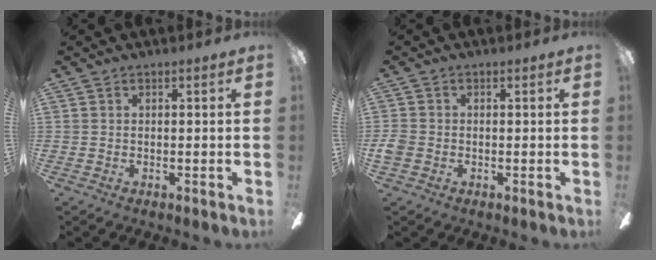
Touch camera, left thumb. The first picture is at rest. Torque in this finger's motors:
{"motor_torque": [-0.12, 0.19, 0.17, -0.29, -0.01]}